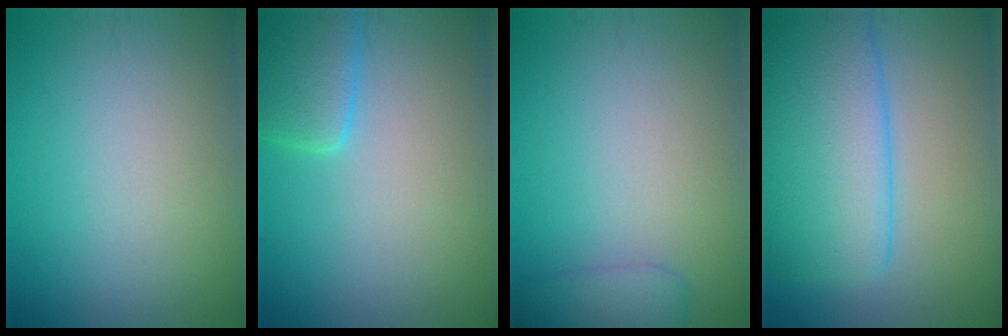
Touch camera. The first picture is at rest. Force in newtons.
{"total": 3.7, "press": 3.7, "slide": 0.3}
{"total": 2.5, "press": 2.5, "slide": 0.2}
{"total": 8.3, "press": 8.3, "slide": 0.4}